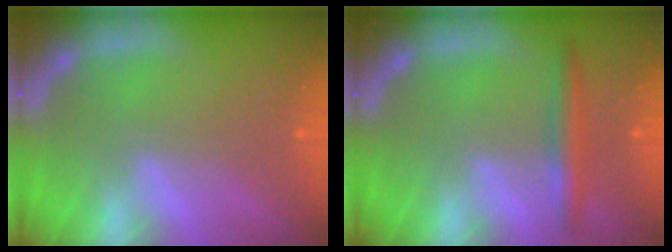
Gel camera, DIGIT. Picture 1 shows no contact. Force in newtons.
{"total": 3.0}